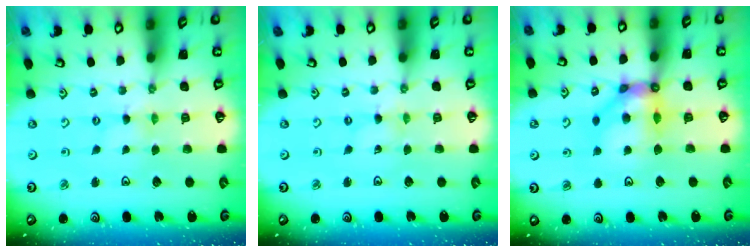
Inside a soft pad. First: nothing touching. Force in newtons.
{"total": 0.0}
{"total": 11.7, "press": 11.6, "slide": 1.3}